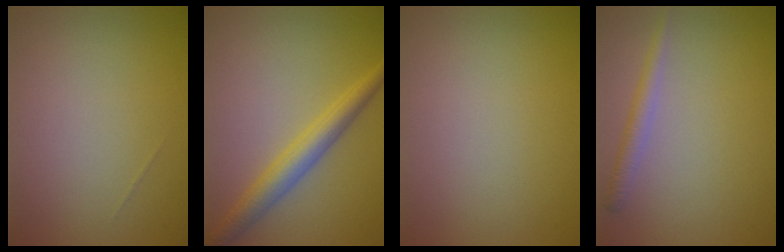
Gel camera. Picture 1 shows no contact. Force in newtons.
{"total": 3.7, "press": 3.7, "slide": 0.1}
{"total": 0.0}
{"total": 1.8, "press": 1.8, "slide": 0.1}